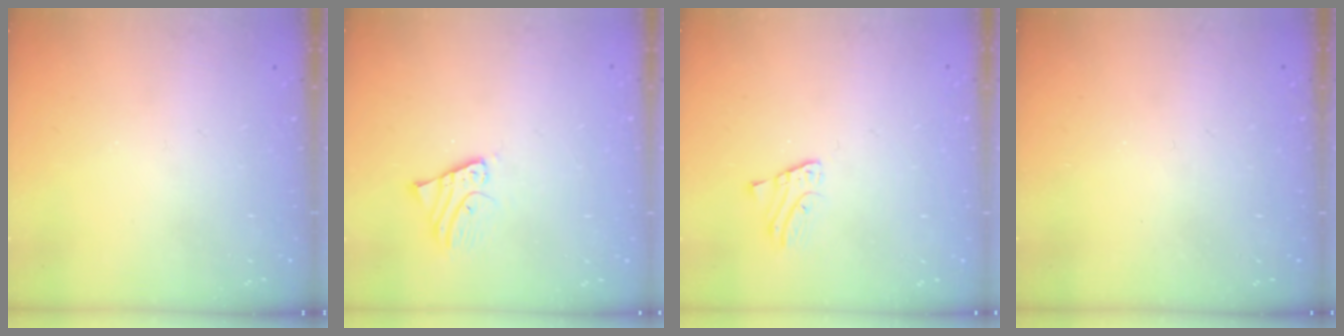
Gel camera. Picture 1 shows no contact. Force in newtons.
{"total": 2.4, "press": 2.4, "slide": 0.1}
{"total": 1.1, "press": 1.1, "slide": 0.1}
{"total": 0.7, "press": 0.7, "slide": 0.0}